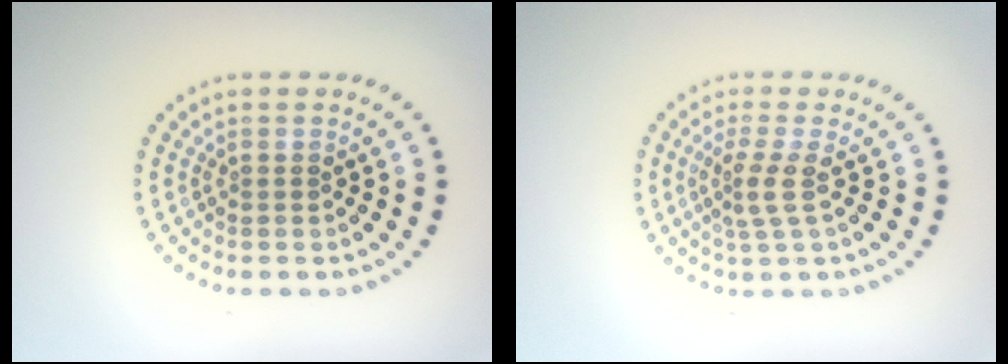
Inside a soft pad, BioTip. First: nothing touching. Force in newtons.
{"total": 2.4, "press": 1.7, "slide": 1.7}